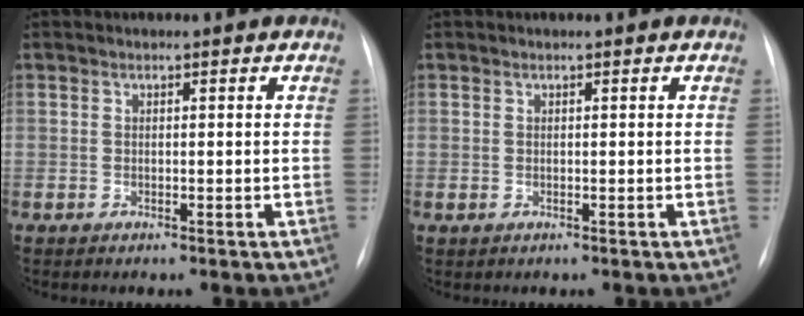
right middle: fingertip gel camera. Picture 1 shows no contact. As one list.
[{"total": 0.0}]